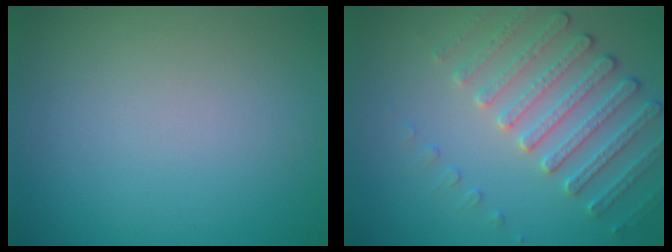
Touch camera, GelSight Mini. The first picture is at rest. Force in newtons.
{"total": 4.1, "press": 3.8, "slide": 1.5}